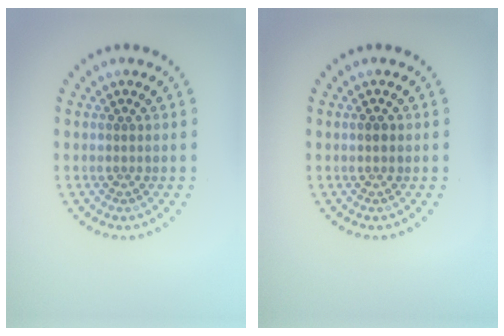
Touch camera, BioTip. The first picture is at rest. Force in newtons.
{"total": 1.0, "press": 1.0, "slide": 0.1}